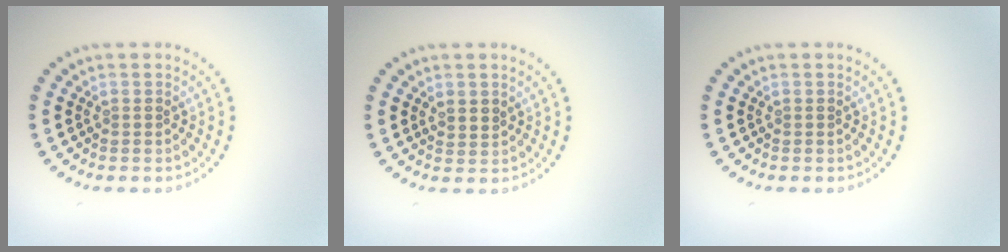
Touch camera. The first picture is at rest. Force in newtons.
{"total": 1.2, "press": 1.0, "slide": 0.6}
{"total": 0.0}